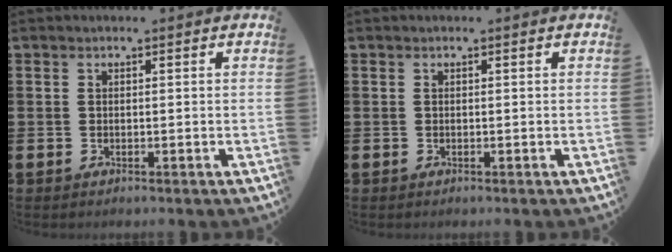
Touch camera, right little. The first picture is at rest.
{"total": 0.0}